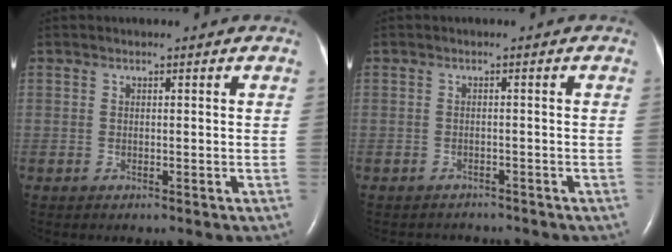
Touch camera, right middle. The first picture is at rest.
{"total": 3.4, "force": [-3.1, 1.2, 0.0], "torque": [-0.003, -0.003, -0.043]}